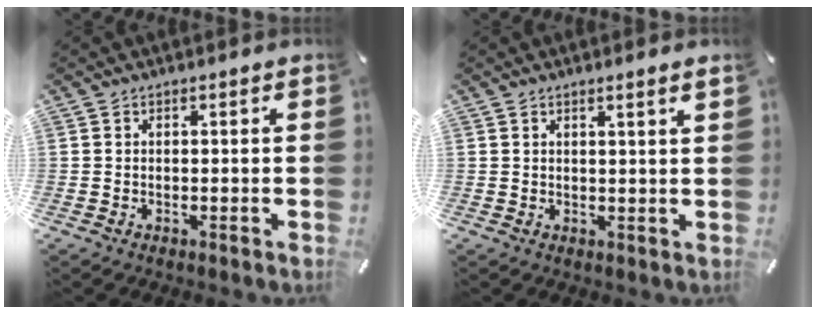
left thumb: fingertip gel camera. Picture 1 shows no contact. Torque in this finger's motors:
{"motor_torque": [-0.43, -0.41, -0.05, 0.03, -0.01]}